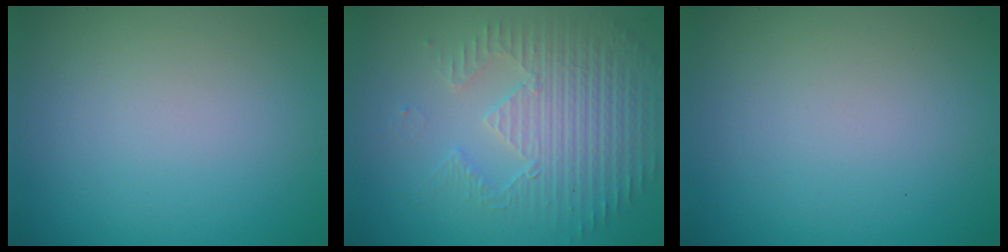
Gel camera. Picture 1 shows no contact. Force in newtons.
{"total": 3.8, "press": 3.6, "slide": 1.2}
{"total": 0.0}